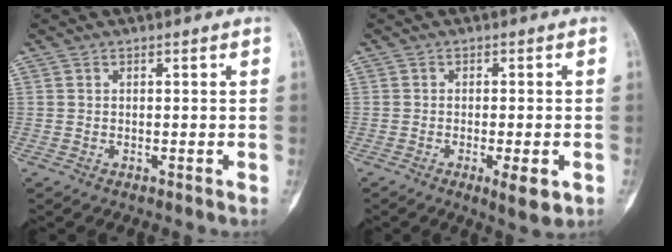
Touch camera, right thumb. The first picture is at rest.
{"total": 5.6, "force": [-2.2, 1.5, 5.0], "torque": [-0.076, -0.006, -0.028]}